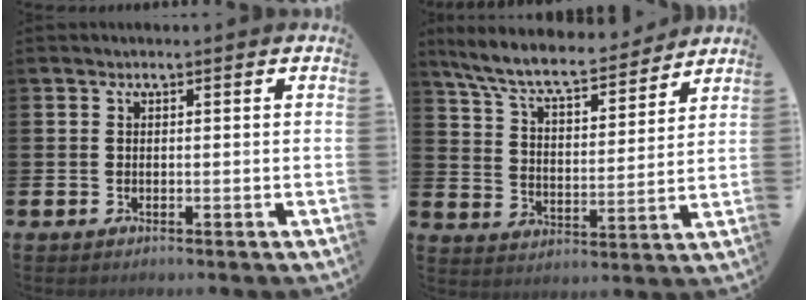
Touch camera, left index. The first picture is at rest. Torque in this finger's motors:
{"motor_torque": [1.02, -1.12, 0.78, 0.21]}